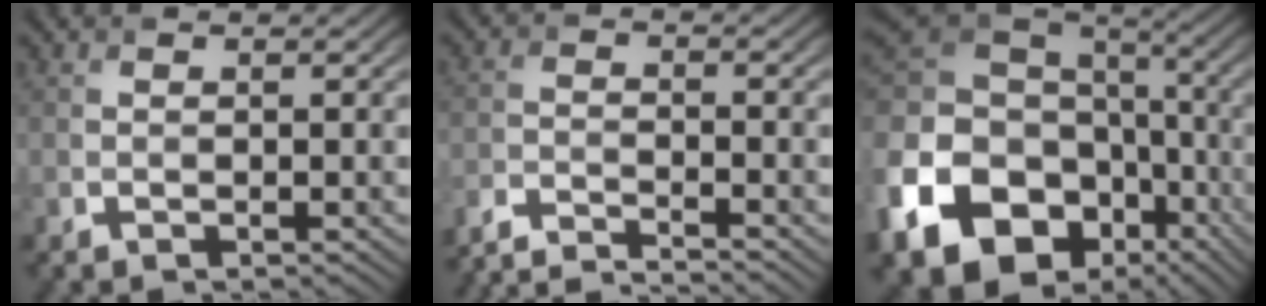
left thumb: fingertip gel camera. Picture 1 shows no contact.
{"total": 6.0, "force": [-5.6, 0.4, 2.1], "torque": [-0.037, -0.003, -0.111]}
{"total": 21.9, "force": [-7.3, 16.6, 12.2], "torque": [-0.328, -0.040, -0.102]}